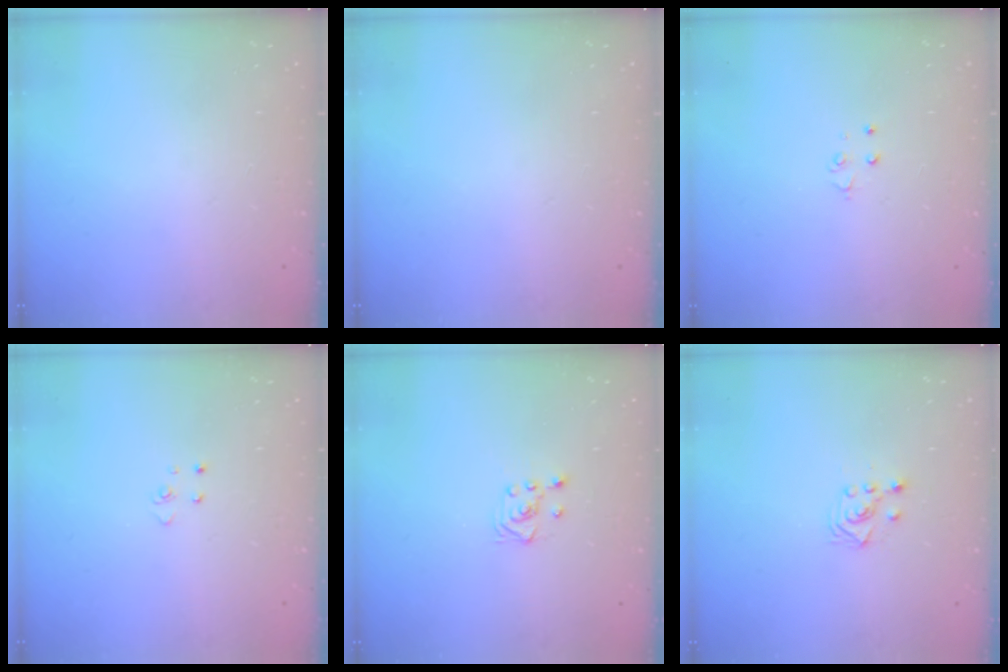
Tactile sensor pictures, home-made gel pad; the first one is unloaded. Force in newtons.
{"total": 0.0}
{"total": 2.8, "press": 2.8, "slide": 0.3}
{"total": 2.8, "press": 2.8, "slide": 0.3}
{"total": 3.4, "press": 3.3, "slide": 0.8}
{"total": 3.1, "press": 3.1, "slide": 0.8}